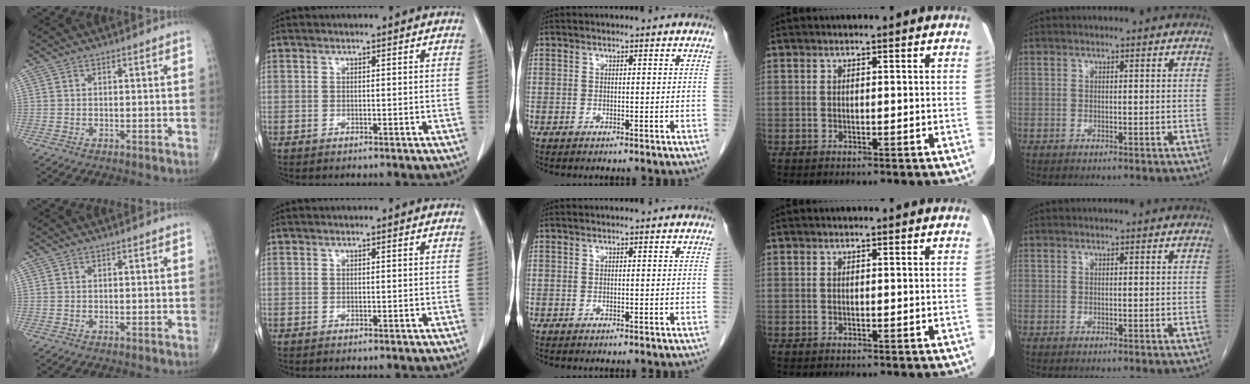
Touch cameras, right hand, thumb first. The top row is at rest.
{}